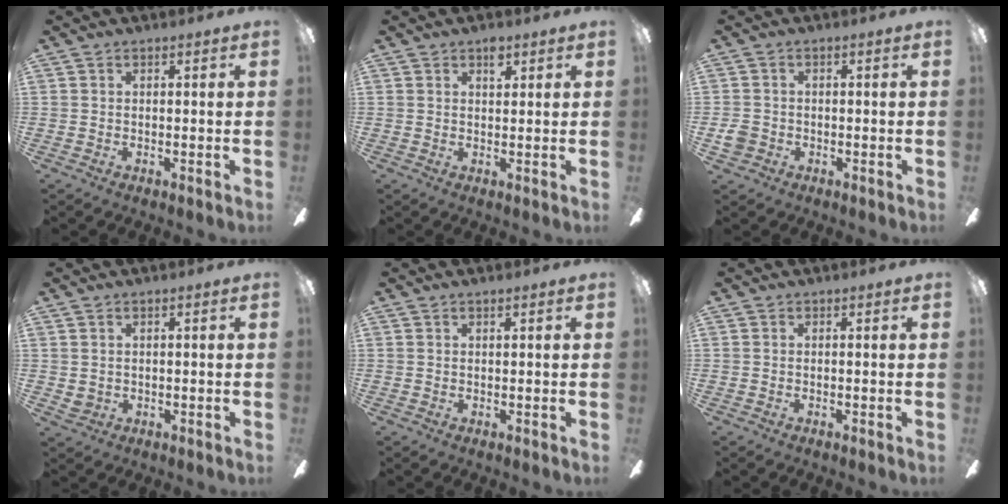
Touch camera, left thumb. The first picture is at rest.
{"total": 3.0, "force": [1.9, 1.4, 1.8], "torque": [-0.014, -0.006, 0.029]}
{"total": 2.9, "force": [-0.9, 2.5, 1.2], "torque": [-0.017, 0.007, -0.017]}
{"total": 1.7, "force": [0.8, 1.3, 0.7], "torque": [-0.015, 0.002, 0.013]}
{"total": 0.6, "force": [0.5, 0.1, 0.4], "torque": [-0.008, 0.000, 0.008]}
{"total": 0.0}